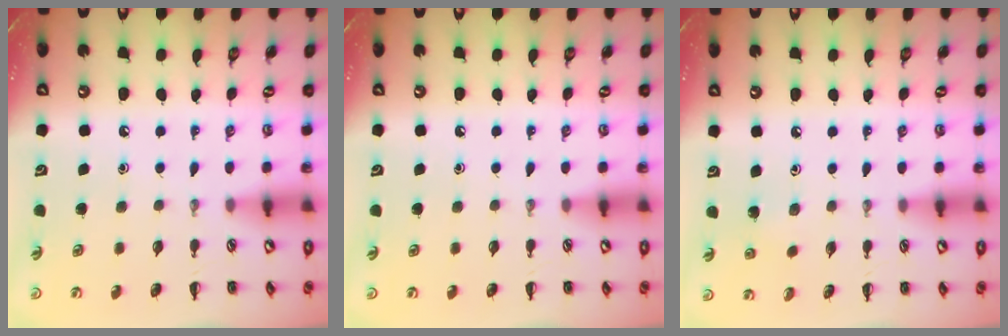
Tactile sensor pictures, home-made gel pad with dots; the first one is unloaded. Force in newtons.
{"total": 0.0}
{"total": 1.7, "press": 1.5, "slide": 0.7}